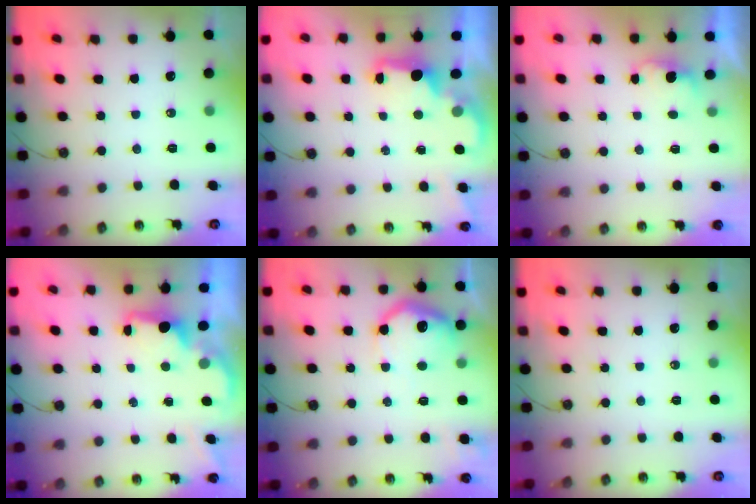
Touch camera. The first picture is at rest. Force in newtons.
{"total": 2.3, "press": 2.2, "slide": 0.7}
{"total": 1.1, "press": 0.8, "slide": 0.7}
{"total": 1.6, "press": 1.4, "slide": 0.7}
{"total": 13.1, "press": 13.0, "slide": 1.2}
{"total": 0.0}